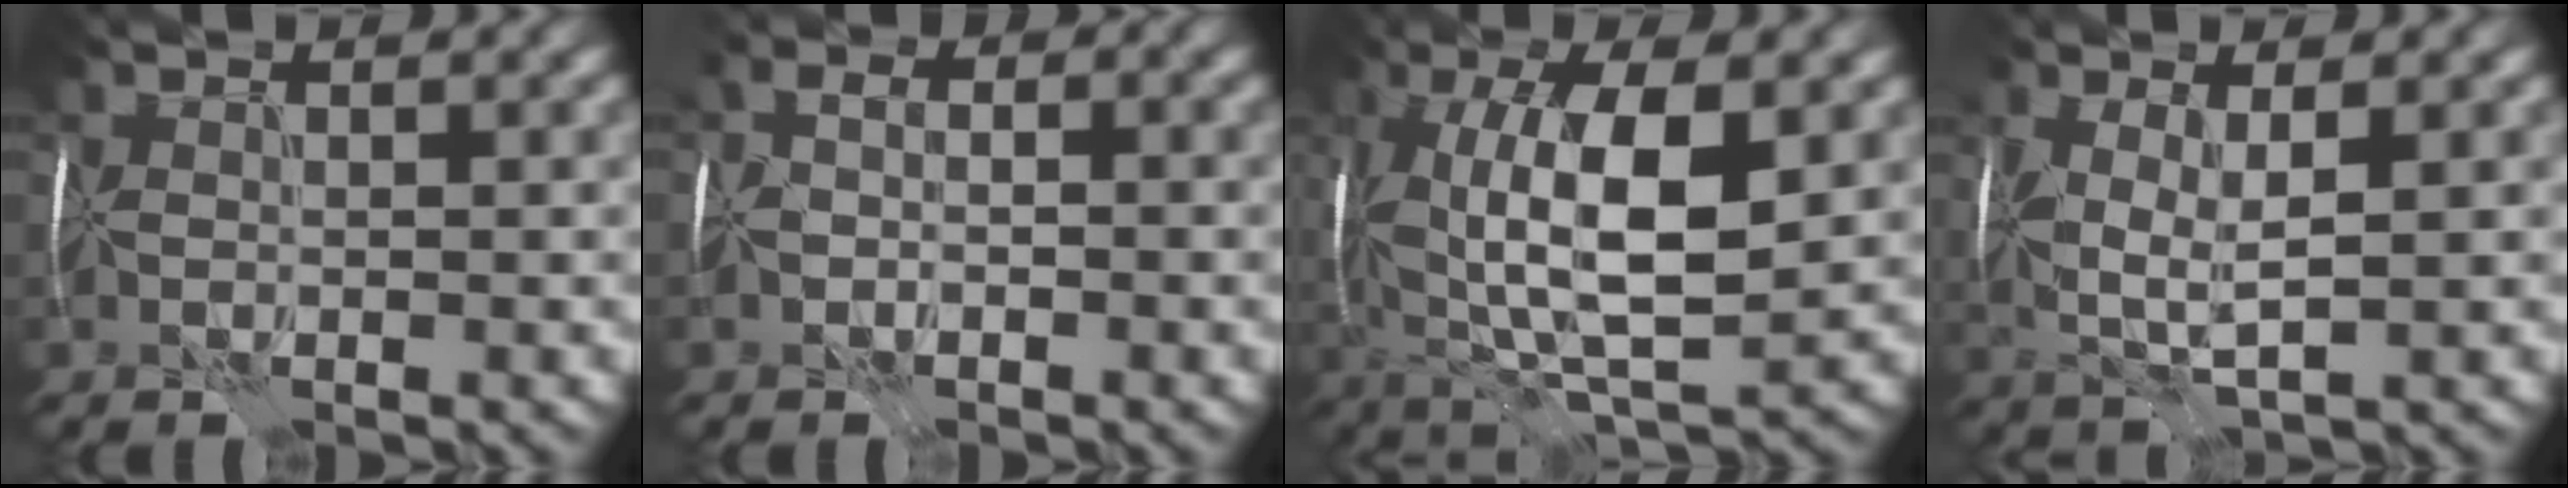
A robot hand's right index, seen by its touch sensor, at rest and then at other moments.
{"total": 1.0, "force": [-0.6, 0.8, 0.3], "torque": [-0.005, 0.012, -0.011]}
{"total": 10.0, "force": [1.5, 3.7, 9.1], "torque": [-0.178, 0.002, 0.027]}
{"total": 2.1, "force": [0.8, 0.3, 1.9], "torque": [-0.065, 0.002, 0.017]}